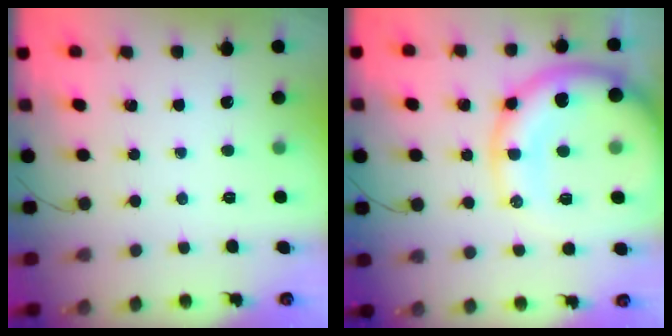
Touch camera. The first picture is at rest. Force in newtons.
{"total": 20.1, "press": 20.0, "slide": 2.1}